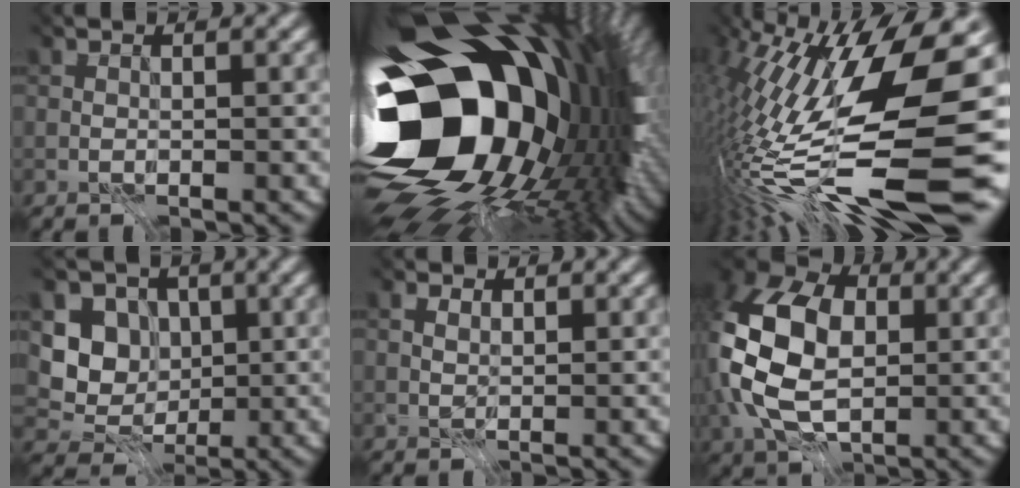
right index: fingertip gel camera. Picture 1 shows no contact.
{"total": 19.6, "force": [-2.4, 13.5, 13.9], "torque": [-0.254, -0.070, -0.007]}
{"total": 16.7, "force": [-4.2, 3.5, 15.8], "torque": [-0.306, -0.020, -0.054]}
{"total": 3.3, "force": [-0.6, 3.0, 1.2], "torque": [-0.028, -0.021, 0.000]}
{"total": 1.3, "force": [0.5, 1.0, 0.7], "torque": [-0.025, -0.004, 0.015]}
{"total": 9.8, "force": [-0.9, 6.4, 7.3], "torque": [-0.184, -0.012, 0.008]}